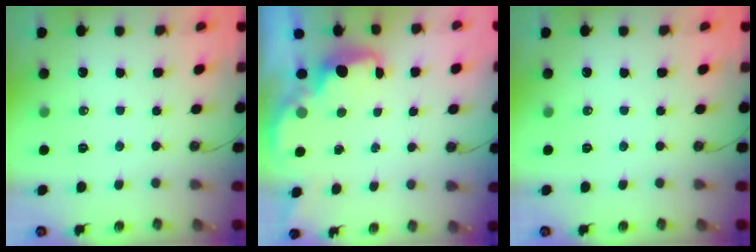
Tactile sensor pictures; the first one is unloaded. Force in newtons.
{"total": 2.1, "press": 2.0, "slide": 0.7}
{"total": 0.0}